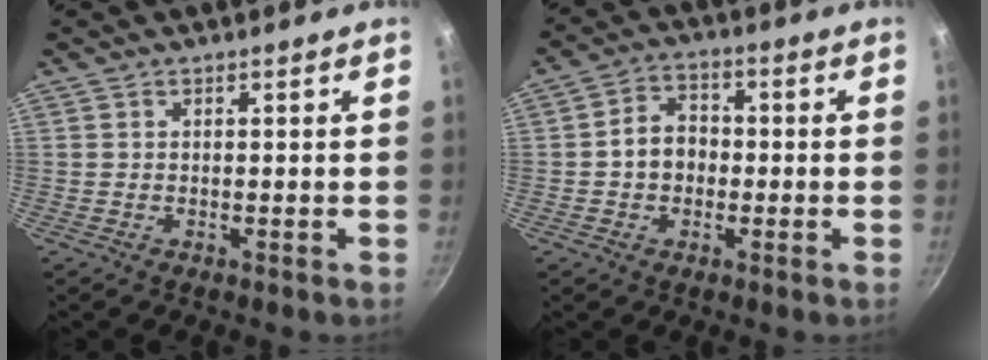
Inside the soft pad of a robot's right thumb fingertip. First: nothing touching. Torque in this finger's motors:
{"motor_torque": [0.09, 0.09, 0.02, 0.11, 0.05]}